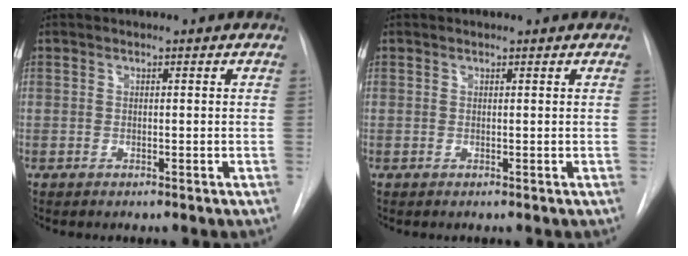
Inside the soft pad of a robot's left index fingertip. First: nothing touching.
{"total": 1.0, "force": [1.0, 0.0, 0.0], "torque": [-0.003, 0.004, 0.016]}